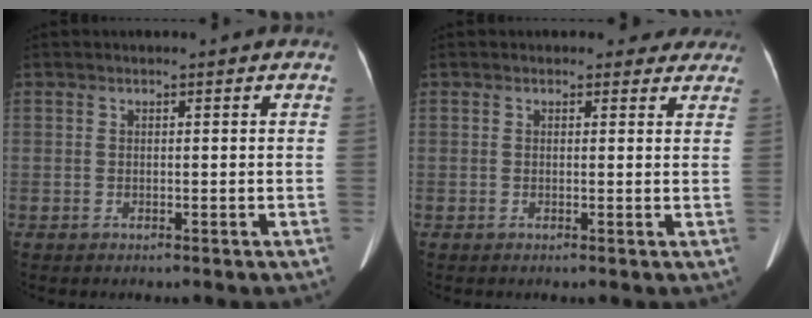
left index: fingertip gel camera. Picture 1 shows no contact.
{"total": 3.3, "force": [2.8, 1.6, 0.3], "torque": [0.015, 0.000, 0.017]}